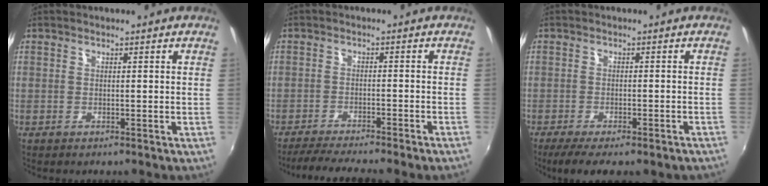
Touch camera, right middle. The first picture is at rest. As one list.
[{"total": 8.1, "force": [-7.2, -0.9, 3.6], "torque": [-0.087, -0.009, -0.109]}, {"total": 8.8, "force": [-6.8, 1.6, 5.4], "torque": [-0.115, -0.035, -0.097]}]